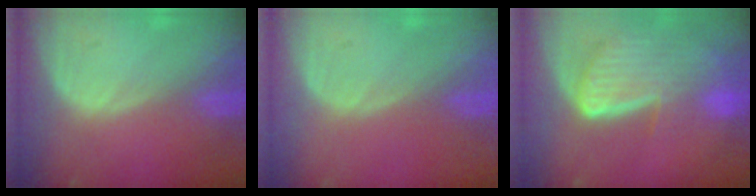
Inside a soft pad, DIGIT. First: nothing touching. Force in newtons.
{"total": 0.0}
{"total": 9.1, "press": 8.0, "slide": 4.3}